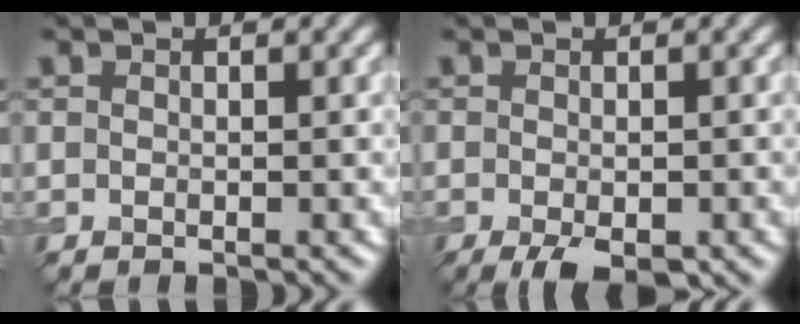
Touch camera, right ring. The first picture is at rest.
{"total": 3.9, "force": [-2.0, 1.5, 3.0], "torque": [-0.047, -0.008, -0.027]}